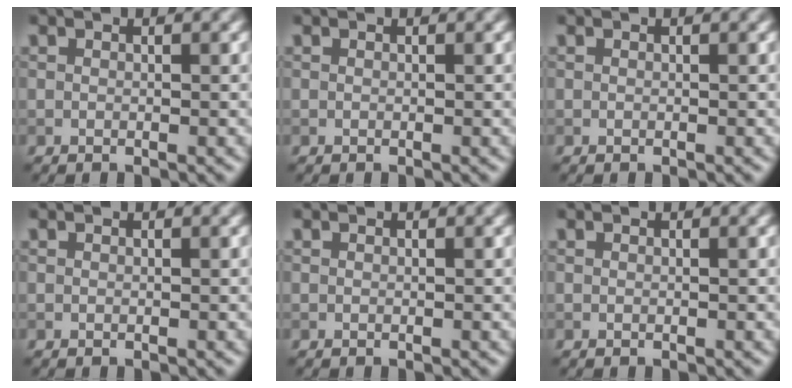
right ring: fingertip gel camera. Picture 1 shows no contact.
{"total": 0.0}
{"total": 0.0}
{"total": 0.0}
{"total": 0.0}
{"total": 0.0}